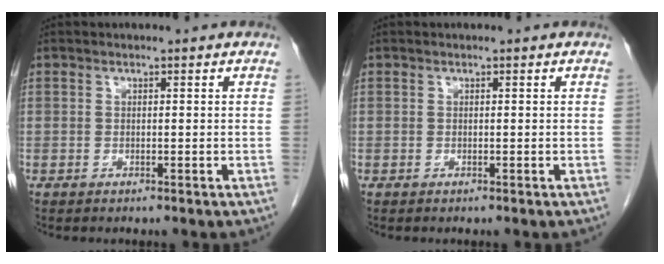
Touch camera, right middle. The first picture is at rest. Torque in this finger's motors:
{"motor_torque": [0.00, 0.00, 0.00, -0.01]}